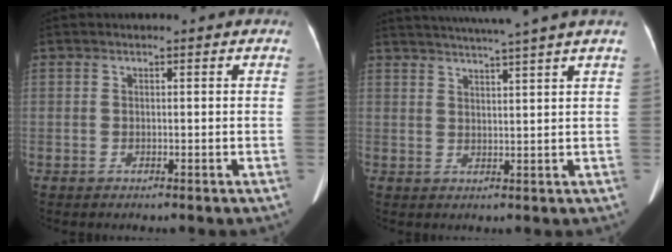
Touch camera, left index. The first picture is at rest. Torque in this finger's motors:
{"motor_torque": [0.45, -1.69, 0.08, 0.08]}